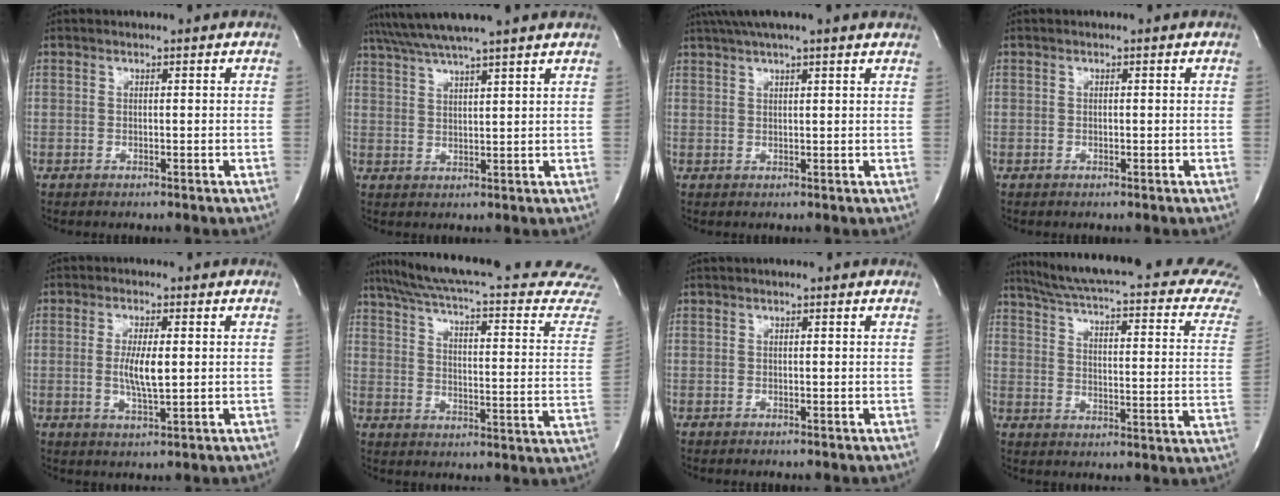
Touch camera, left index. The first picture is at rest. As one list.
[{"total": 10.0, "force": [8.7, -1.2, 4.9], "torque": [-0.092, 0.026, 0.131]}, {"total": 10.5, "force": [8.7, 0.5, 5.9], "torque": [-0.103, 0.044, 0.115]}, {"total": 0.0}, {"total": 5.2, "force": [0.1, 1.0, 5.1], "torque": [-0.103, -0.008, 0.002]}, {"total": 27.2, "force": [23.8, 2.1, 12.8], "torque": [-0.190, -0.070, 0.290]}, {"total": 0.7, "force": [0.5, 0.1, 0.5], "torque": [-0.011, 0.009, 0.003]}, {"total": 22.4, "force": [19.3, 1.3, 11.4], "torque": [-0.166, -0.059, 0.232]}]